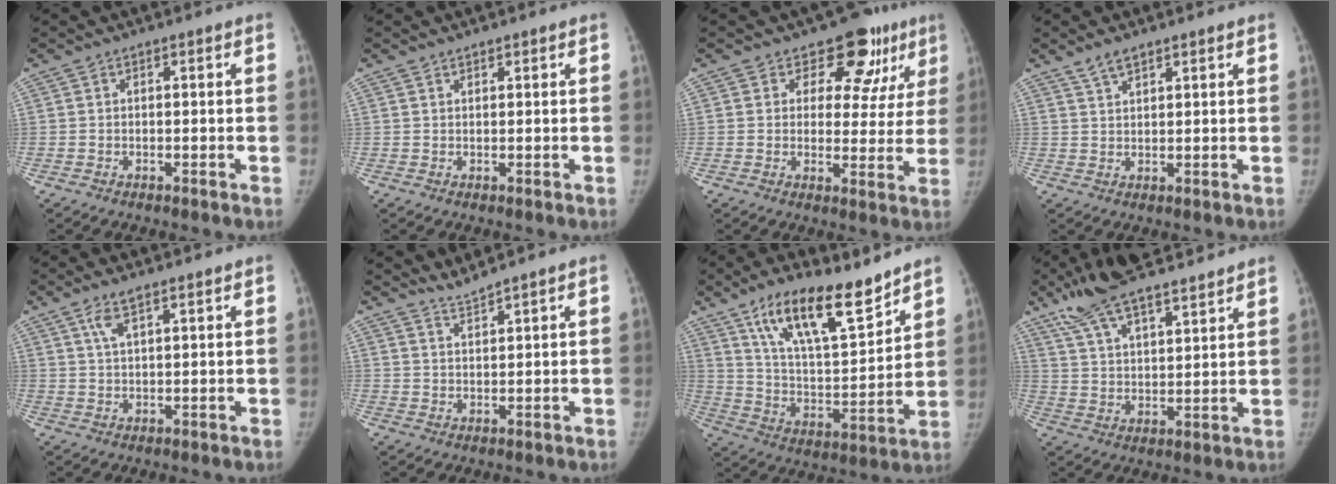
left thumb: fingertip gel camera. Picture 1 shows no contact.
{"total": 0.9, "force": [0.8, 0.3, 0.2], "torque": [0.000, -0.006, 0.013]}
{"total": 11.8, "force": [7.5, 7.7, 4.8], "torque": [0.001, -0.030, 0.084]}
{"total": 3.3, "force": [2.6, 1.2, 1.6], "torque": [-0.028, -0.009, 0.051]}
{"total": 4.2, "force": [2.7, 1.2, 3.0], "torque": [-0.062, -0.006, 0.057]}
{"total": 2.6, "force": [2.5, -0.7, 0.2], "torque": [-0.005, -0.018, 0.058]}
{"total": 18.9, "force": [13.1, 6.2, 12.1], "torque": [-0.171, -0.073, 0.234]}
{"total": 16.3, "force": [12.4, 4.4, 9.5], "torque": [-0.152, -0.036, 0.222]}